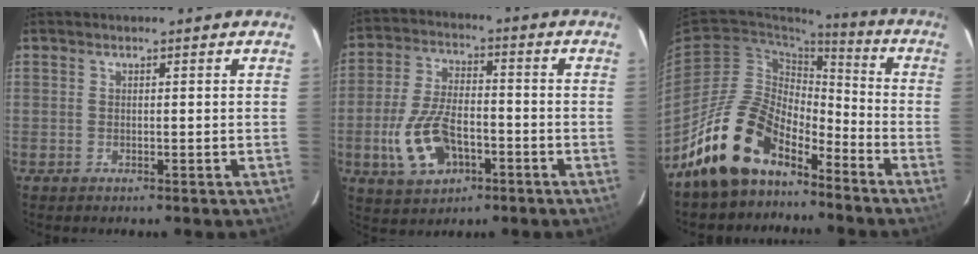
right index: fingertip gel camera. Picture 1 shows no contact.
{"total": 12.7, "force": [-4.6, 7.1, 9.5], "torque": [-0.207, 0.000, -0.074]}
{"total": 15.9, "force": [-11.9, 7.4, 7.4], "torque": [-0.143, 0.022, -0.210]}